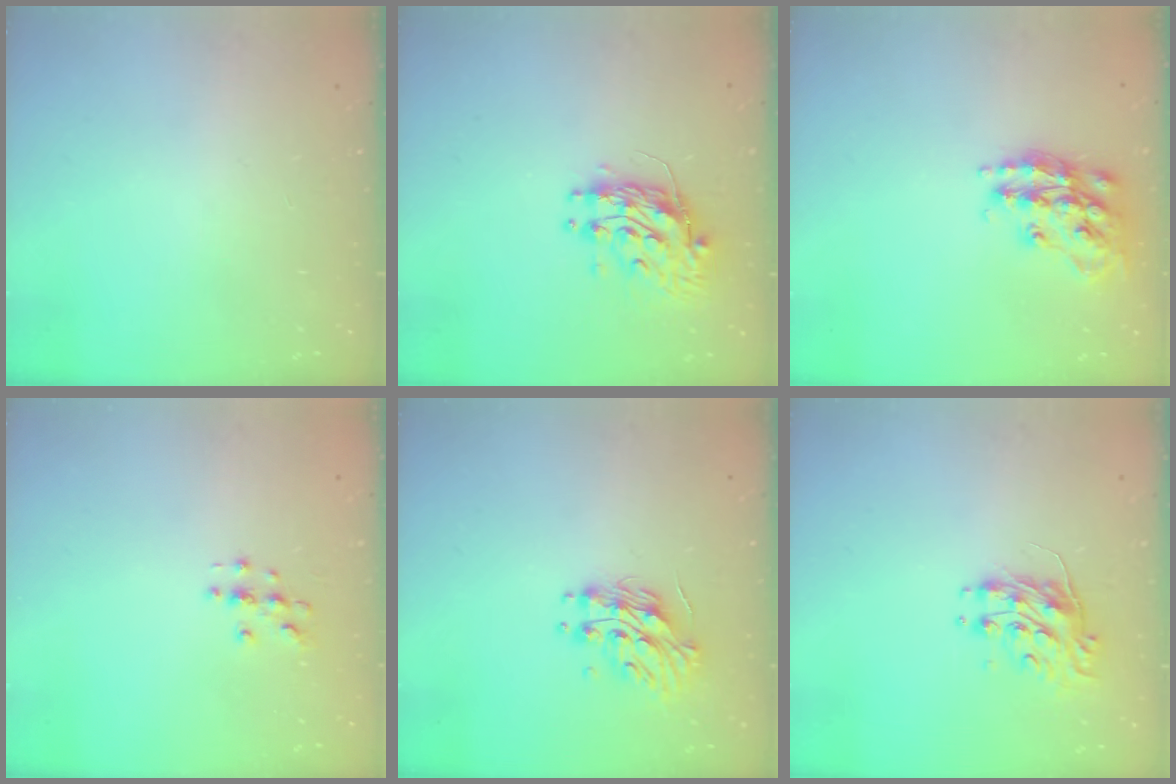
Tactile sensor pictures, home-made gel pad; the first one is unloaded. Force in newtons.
{"total": 10.6, "press": 10.5, "slide": 0.8}
{"total": 17.2, "press": 17.2, "slide": 1.2}
{"total": 2.9, "press": 2.9, "slide": 0.3}
{"total": 11.6, "press": 11.6, "slide": 0.0}
{"total": 8.7, "press": 8.7, "slide": 0.3}